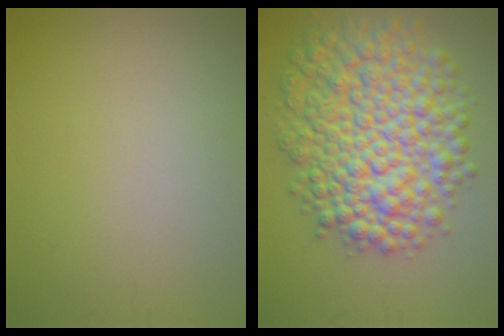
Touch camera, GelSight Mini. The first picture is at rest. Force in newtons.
{"total": 10.3, "press": 10.2, "slide": 0.2}